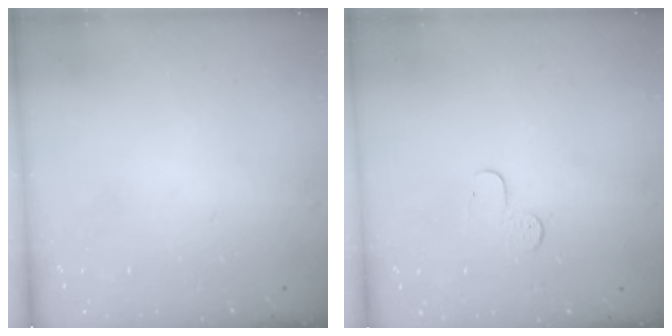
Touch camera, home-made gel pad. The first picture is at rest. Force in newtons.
{"total": 4.6, "press": 4.6, "slide": 0.4}